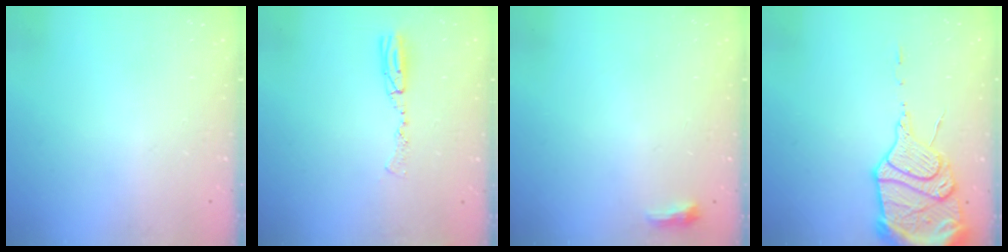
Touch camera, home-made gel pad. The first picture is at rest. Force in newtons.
{"total": 6.9, "press": 6.7, "slide": 1.8}
{"total": 3.6, "press": 3.4, "slide": 1.0}
{"total": 17.0, "press": 16.9, "slide": 1.6}